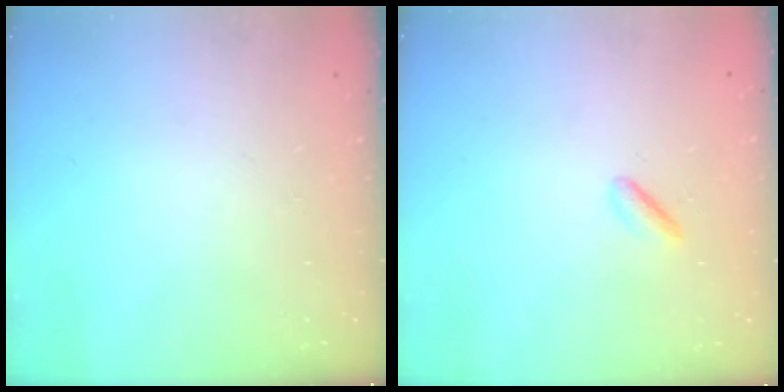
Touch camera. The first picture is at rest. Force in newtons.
{"total": 1.8, "press": 1.7, "slide": 0.7}